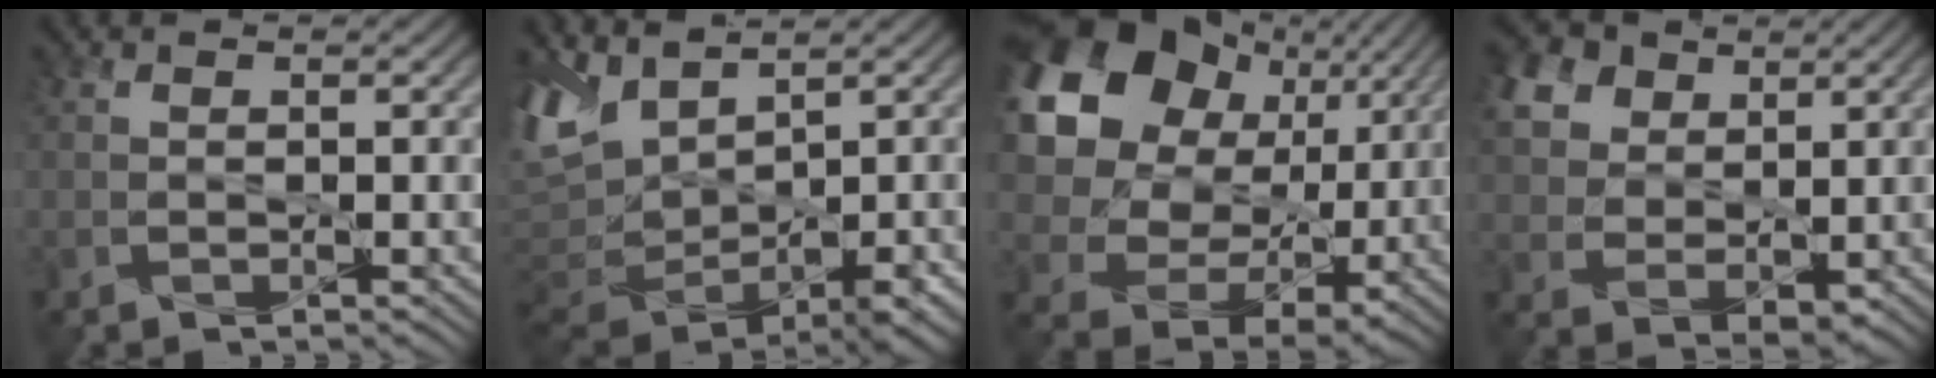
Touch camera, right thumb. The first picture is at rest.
{"total": 11.9, "force": [3.8, 6.8, 9.0], "torque": [-0.231, -0.003, 0.086]}
{"total": 17.7, "force": [6.6, 13.8, 8.9], "torque": [-0.230, 0.033, 0.138]}
{"total": 9.3, "force": [4.2, 6.8, 4.8], "torque": [-0.134, 0.016, 0.084]}